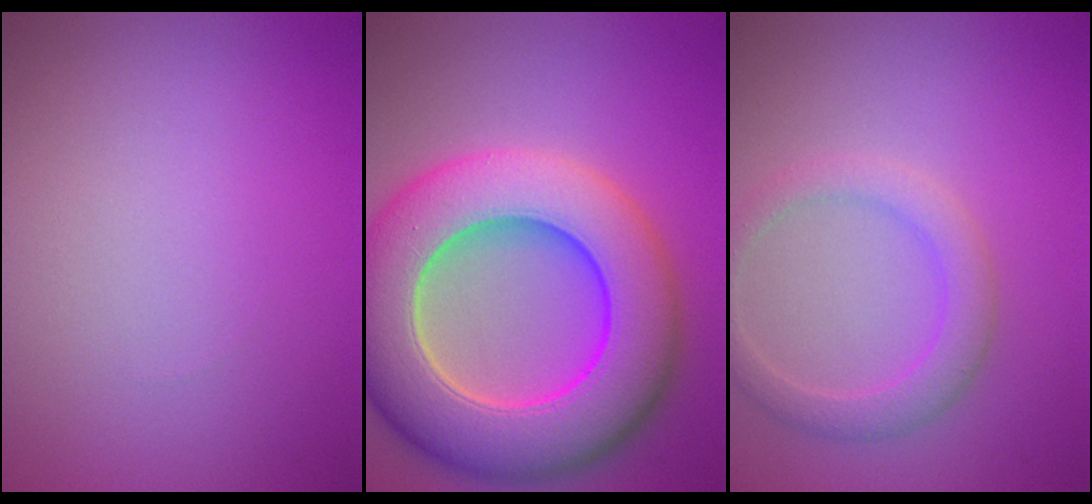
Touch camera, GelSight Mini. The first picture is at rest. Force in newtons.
{"total": 13.2, "press": 13.0, "slide": 2.1}
{"total": 2.8, "press": 2.8, "slide": 0.3}